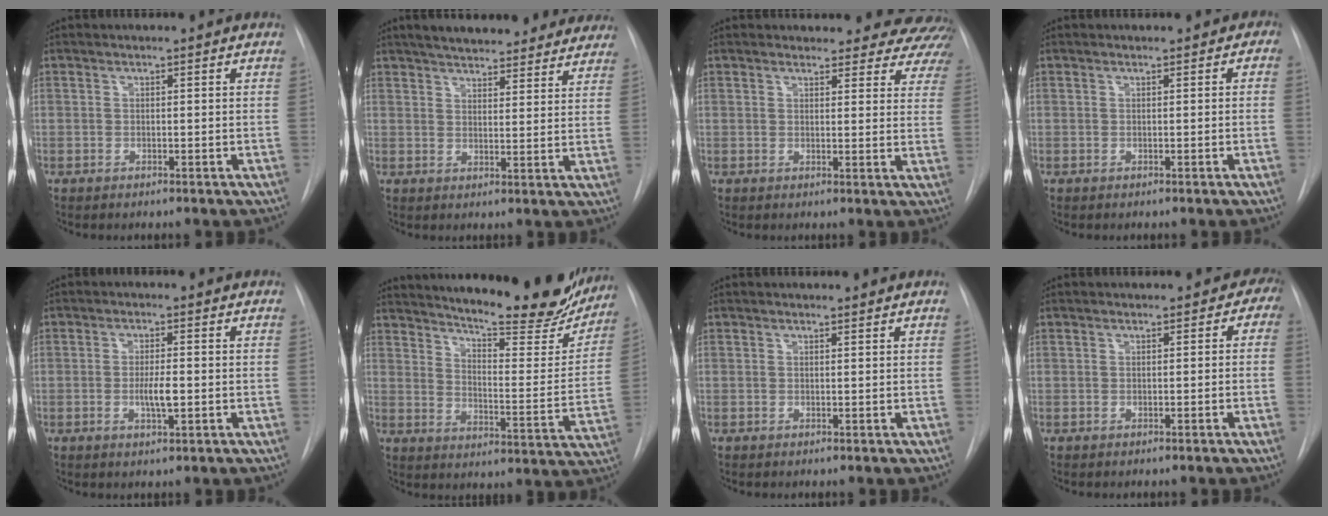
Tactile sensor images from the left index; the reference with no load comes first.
{"total": 21.6, "force": [18.9, 6.0, 8.7], "torque": [-0.128, 0.007, 0.228]}
{"total": 16.5, "force": [15.6, 5.0, 1.7], "torque": [0.007, -0.062, 0.144]}
{"total": 0.7, "force": [-0.1, 0.6, 0.3], "torque": [0.008, 0.005, -0.007]}
{"total": 3.4, "force": [-0.9, 0.6, 3.2], "torque": [-0.061, -0.008, -0.014]}
{"total": 25.1, "force": [22.0, 4.4, 11.3], "torque": [-0.167, -0.068, 0.279]}
{"total": 0.9, "force": [0.9, 0.2, 0.0], "torque": [-0.008, -0.001, 0.010]}
{"total": 1.8, "force": [0.1, 1.6, 0.9], "torque": [0.004, 0.007, -0.003]}